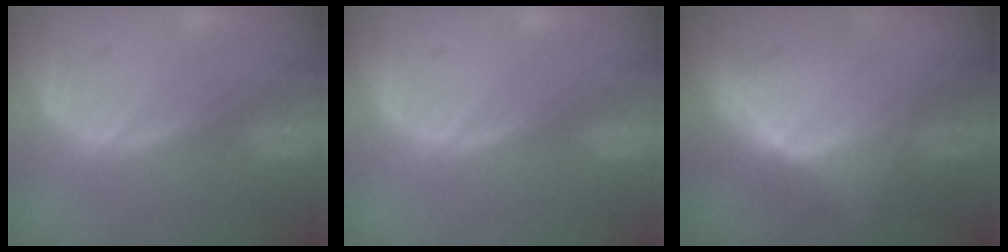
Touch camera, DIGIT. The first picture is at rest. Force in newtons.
{"total": 0.5, "press": 0.1, "slide": 0.5}
{"total": 6.4, "press": 6.2, "slide": 1.6}